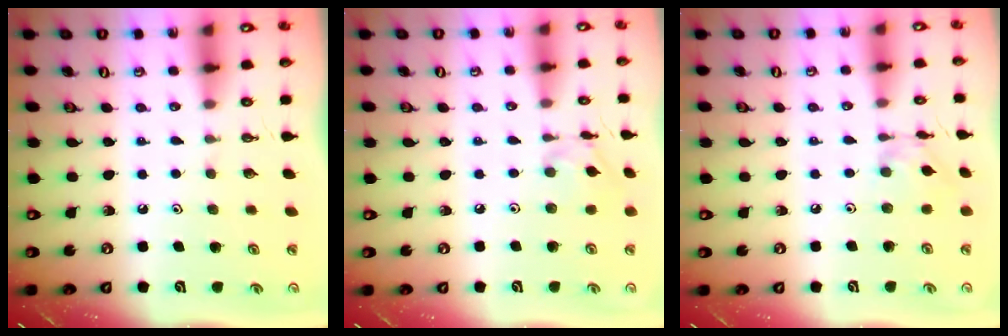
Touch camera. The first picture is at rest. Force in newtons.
{"total": 7.4, "press": 7.4, "slide": 0.4}
{"total": 3.8, "press": 3.8, "slide": 0.1}